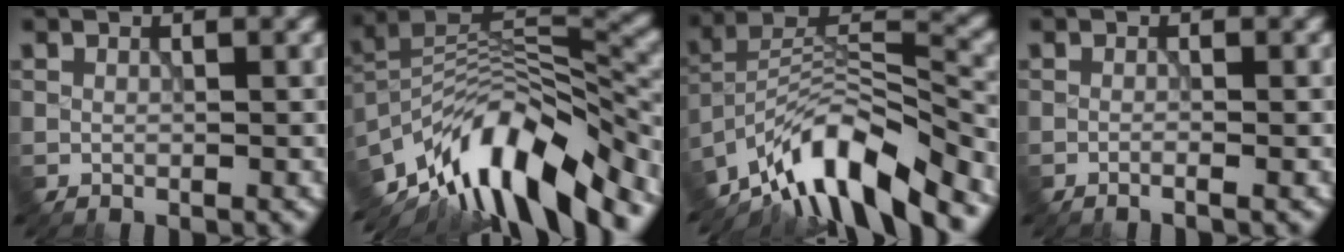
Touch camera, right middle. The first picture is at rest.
{"total": 13.0, "force": [-8.7, 4.7, 8.4], "torque": [-0.151, 0.025, -0.155]}
{"total": 10.9, "force": [-8.1, 3.3, 6.4], "torque": [-0.101, 0.015, -0.159]}
{"total": 0.8, "force": [-0.5, -0.1, 0.6], "torque": [-0.010, 0.000, -0.012]}